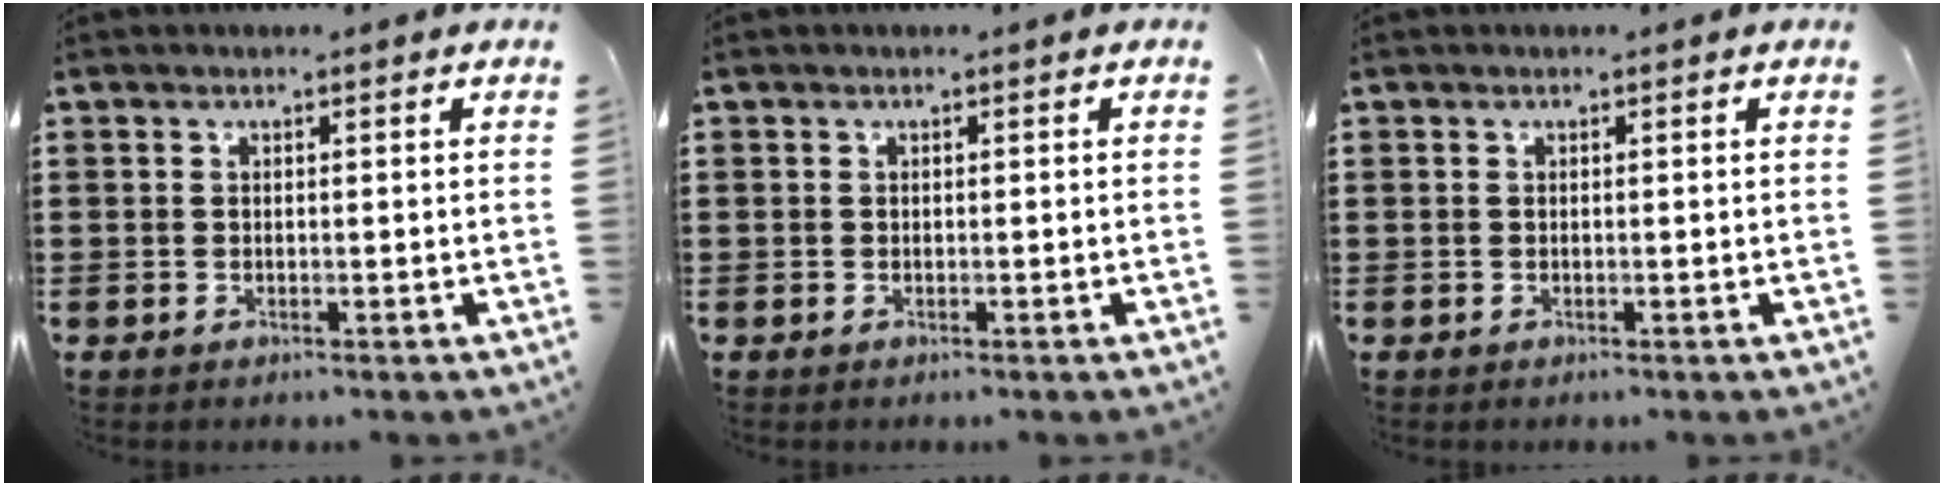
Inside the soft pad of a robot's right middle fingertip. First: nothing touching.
{"total": 0.0}
{"total": 0.0}